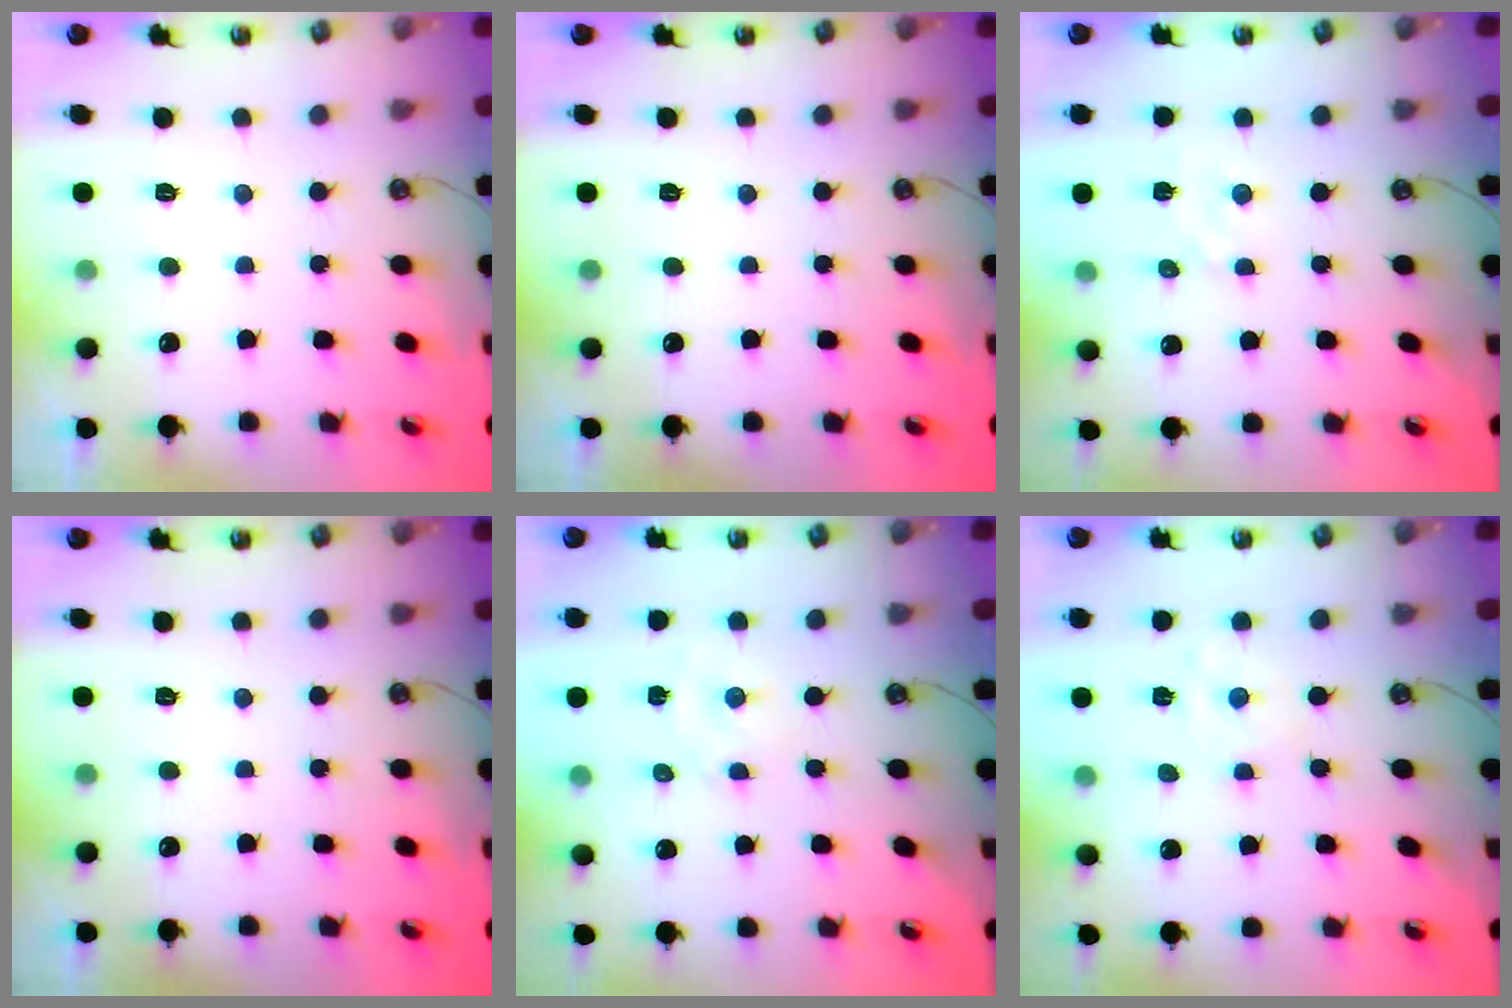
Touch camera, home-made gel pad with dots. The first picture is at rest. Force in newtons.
{"total": 0.0}
{"total": 3.4, "press": 3.4, "slide": 0.5}
{"total": 0.0}
{"total": 1.0, "press": 0.9, "slide": 0.2}
{"total": 1.3, "press": 1.3, "slide": 0.2}